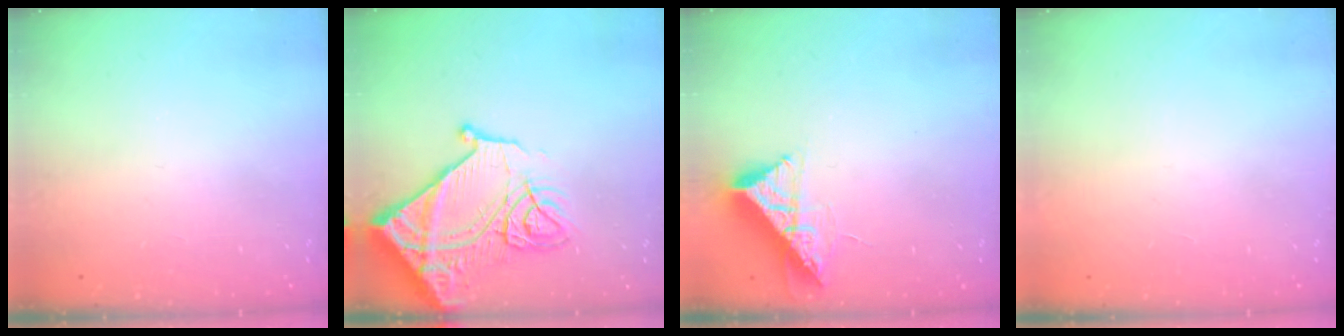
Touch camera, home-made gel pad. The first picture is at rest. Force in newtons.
{"total": 19.6, "press": 19.5, "slide": 2.0}
{"total": 10.4, "press": 10.4, "slide": 0.7}
{"total": 1.5, "press": 1.5, "slide": 0.1}